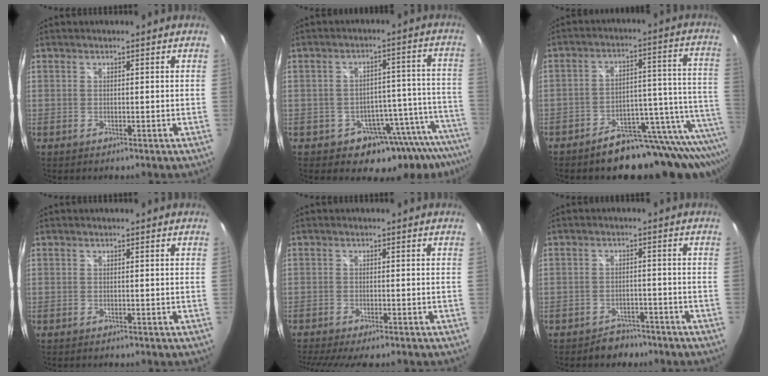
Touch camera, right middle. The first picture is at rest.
{"total": 11.9, "force": [-9.6, 5.7, 4.3], "torque": [-0.049, 0.028, -0.118]}
{"total": 16.5, "force": [-11.7, 6.5, 9.6], "torque": [-0.097, 0.004, -0.162]}
{"total": 0.8, "force": [-0.8, 0.2, 0.2], "torque": [-0.005, -0.006, -0.014]}
{"total": 8.1, "force": [-6.9, 0.8, 4.1], "torque": [-0.093, -0.027, -0.111]}
{"total": 4.7, "force": [-3.9, 2.7, 0.5], "torque": [-0.016, 0.012, -0.052]}